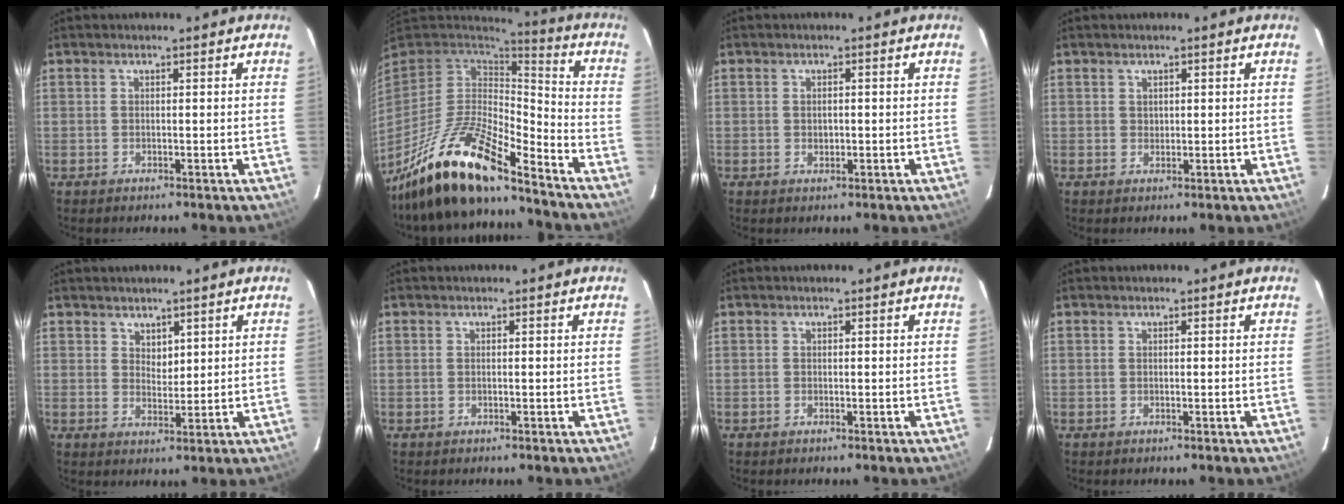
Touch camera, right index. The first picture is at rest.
{"total": 19.0, "force": [-14.3, 4.4, 11.7], "torque": [-0.235, -0.028, -0.269]}
{"total": 1.2, "force": [-0.1, 0.9, 0.8], "torque": [-0.013, 0.003, -0.001]}
{"total": 1.0, "force": [0.5, 0.9, 0.2], "torque": [0.001, 0.005, 0.008]}
{"total": 2.8, "force": [1.9, 1.8, 0.8], "torque": [-0.008, 0.001, 0.036]}
{"total": 0.0}
{"total": 0.0}
{"total": 0.0}